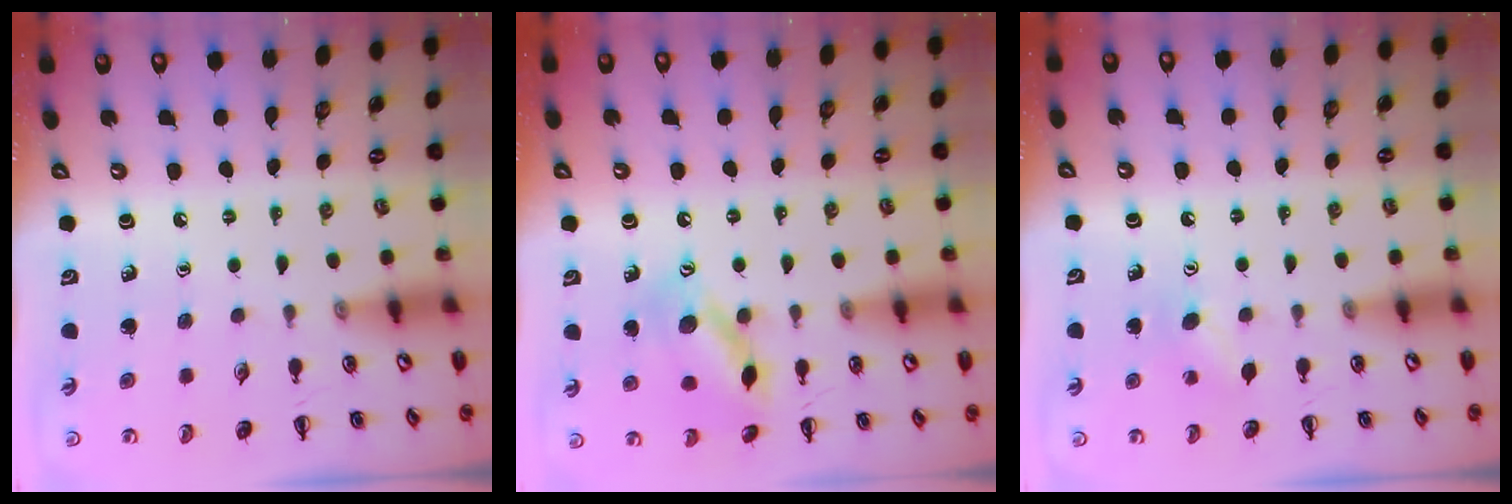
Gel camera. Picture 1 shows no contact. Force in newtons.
{"total": 13.9, "press": 13.9, "slide": 1.1}
{"total": 5.1, "press": 5.0, "slide": 0.9}